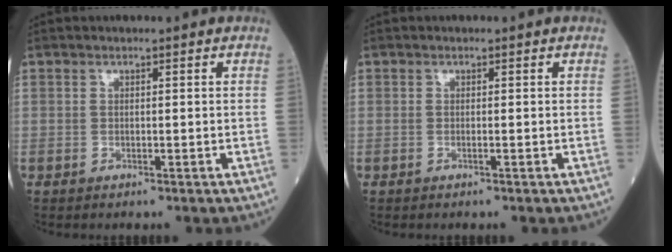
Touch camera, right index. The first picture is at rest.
{"total": 0.0}